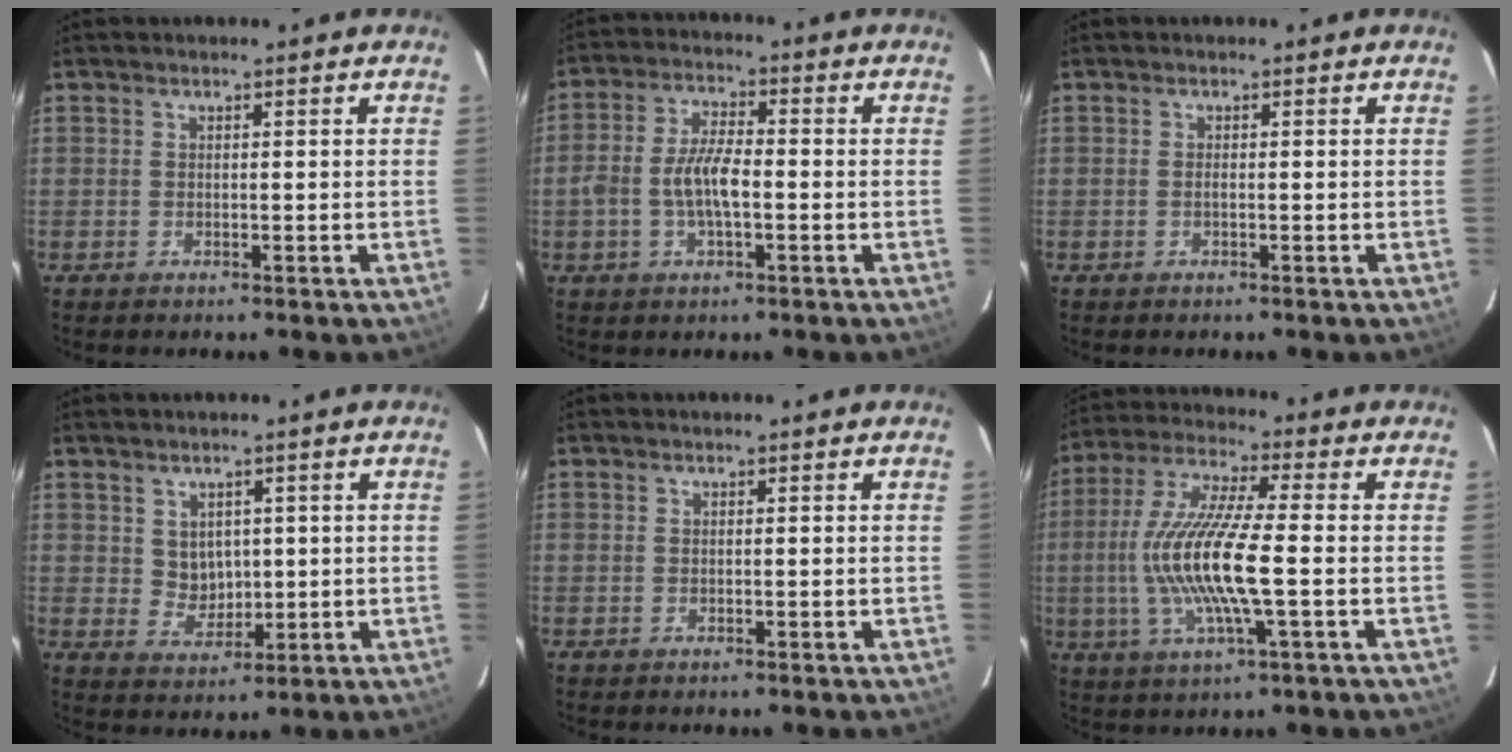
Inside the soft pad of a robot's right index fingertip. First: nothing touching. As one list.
[{"total": 7.2, "force": [-1.5, 2.8, 6.5], "torque": [-0.132, 0.009, -0.029]}, {"total": 0.6, "force": [-0.1, 0.1, 0.5], "torque": [-0.009, 0.001, -0.003]}, {"total": 4.6, "force": [1.2, 4.0, 1.9], "torque": [-0.030, 0.004, 0.035]}, {"total": 0.0}, {"total": 15.1, "force": [-2.0, 2.0, 14.9], "torque": [-0.296, -0.004, -0.038]}]